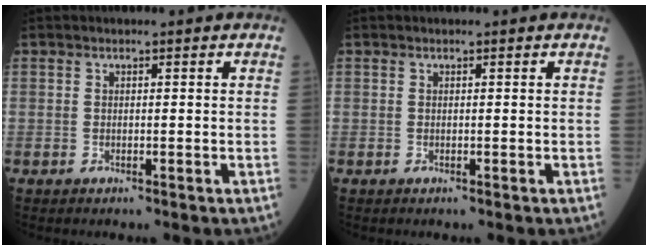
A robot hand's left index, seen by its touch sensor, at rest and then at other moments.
{"total": 0.0}